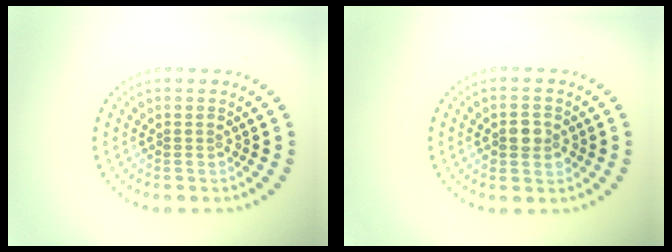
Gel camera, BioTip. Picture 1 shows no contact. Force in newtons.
{"total": 2.5, "press": 2.5, "slide": 0.3}